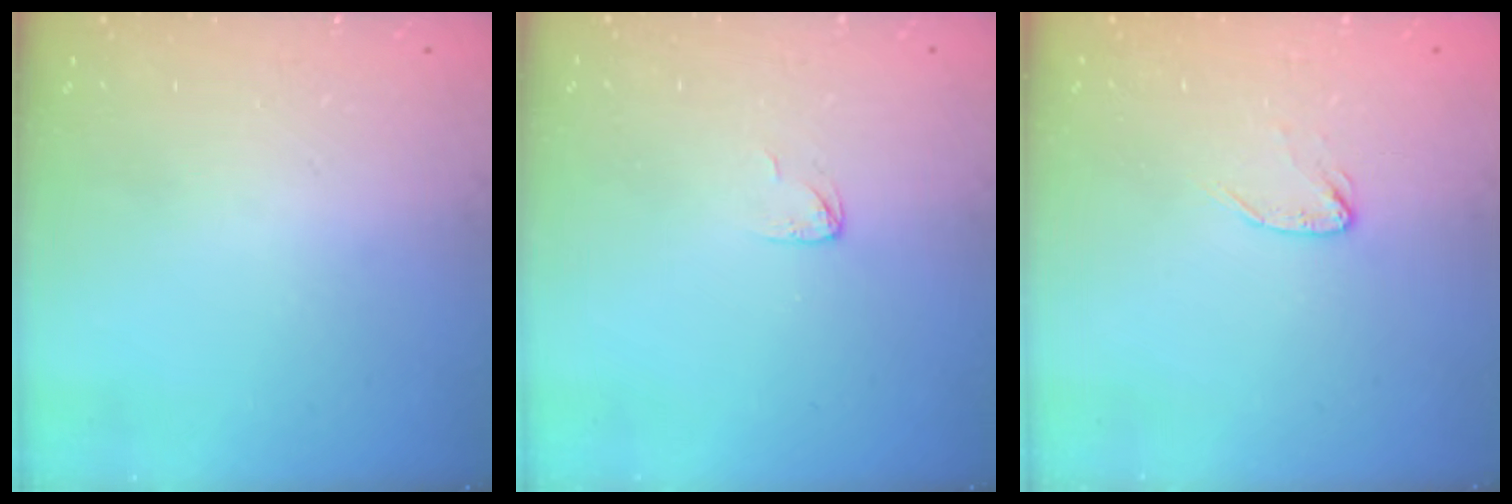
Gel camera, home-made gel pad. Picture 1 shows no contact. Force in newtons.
{"total": 3.3, "press": 3.3, "slide": 0.2}
{"total": 3.8, "press": 3.8, "slide": 0.3}